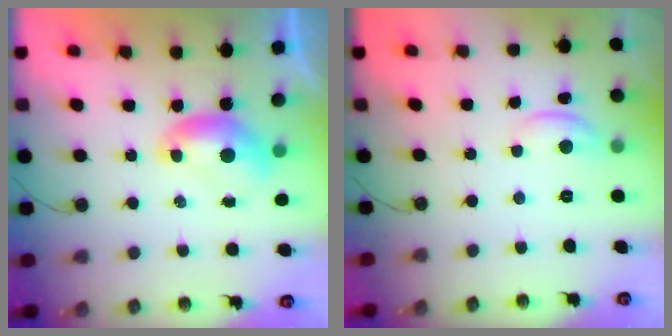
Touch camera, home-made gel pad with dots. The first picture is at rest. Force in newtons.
{"total": 3.0, "press": 3.0, "slide": 0.4}